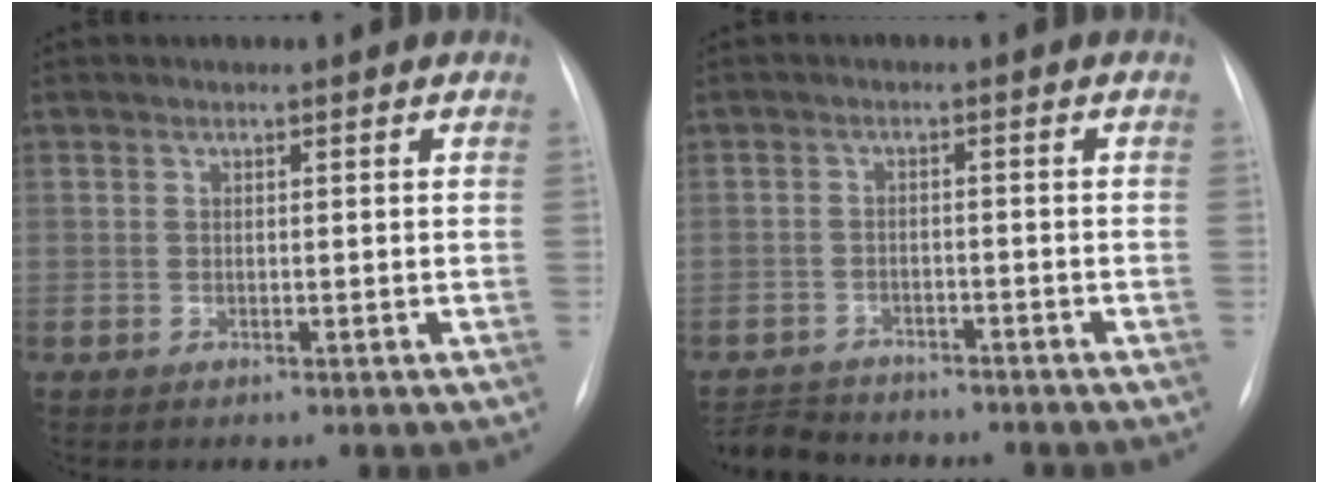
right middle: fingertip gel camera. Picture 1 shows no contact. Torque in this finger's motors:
{"motor_torque": [-0.60, -0.28, -0.03, -0.04]}